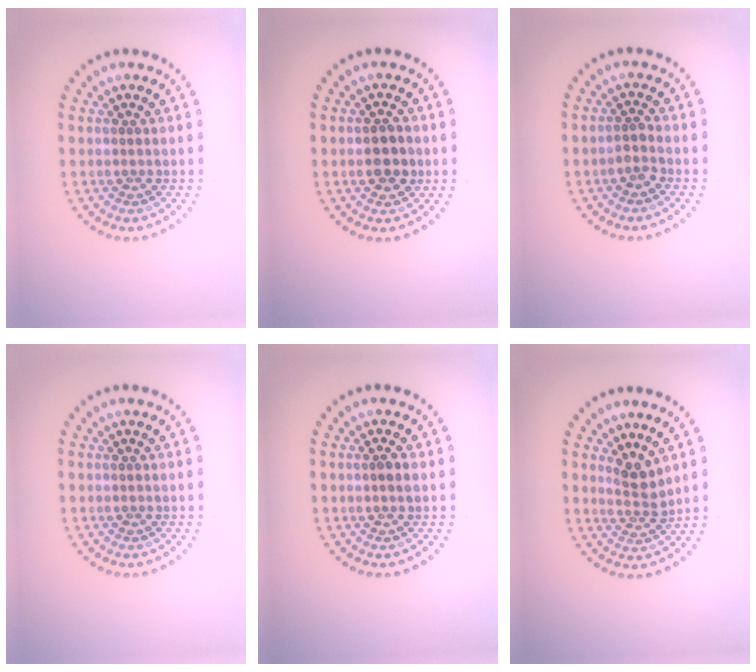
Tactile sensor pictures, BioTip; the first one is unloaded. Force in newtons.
{"total": 2.5, "press": 2.5, "slide": 0.1}
{"total": 1.4, "press": 1.1, "slide": 0.8}
{"total": 0.0}
{"total": 1.3, "press": 1.1, "slide": 0.6}
{"total": 2.3, "press": 1.8, "slide": 1.5}